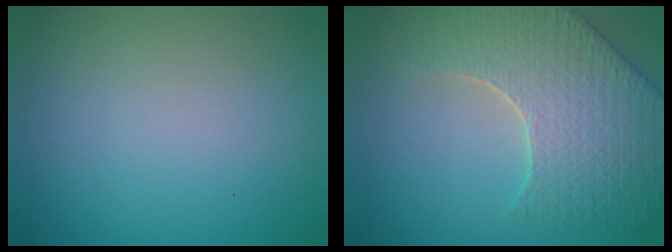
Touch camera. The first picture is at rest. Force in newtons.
{"total": 6.6, "press": 5.7, "slide": 3.4}